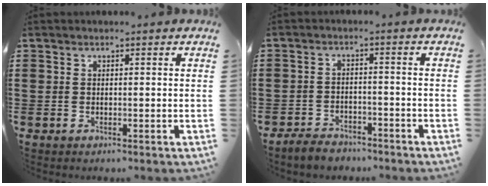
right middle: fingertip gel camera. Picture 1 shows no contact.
{"total": 3.3, "force": [-3.2, 0.9, 0.1], "torque": [-0.008, 0.006, -0.067]}